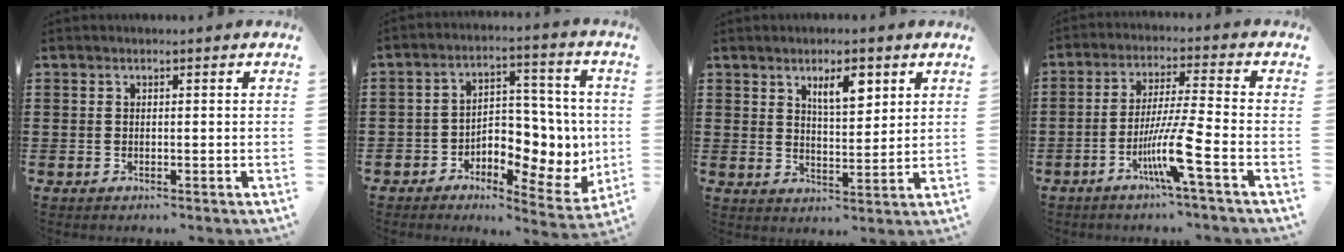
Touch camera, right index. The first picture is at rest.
{"total": 6.7, "force": [-1.0, 5.3, 3.9], "torque": [-0.060, -0.006, -0.018]}
{"total": 5.4, "force": [3.0, 2.0, 4.0], "torque": [-0.062, -0.001, 0.046]}
{"total": 9.1, "force": [-4.4, -0.3, 8.0], "torque": [-0.158, -0.015, -0.085]}